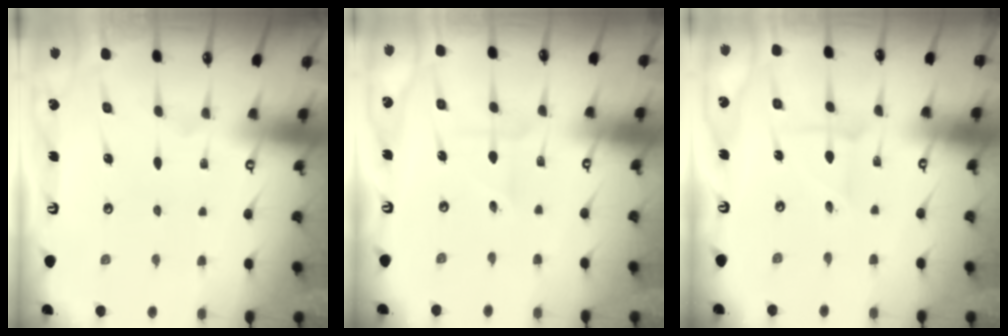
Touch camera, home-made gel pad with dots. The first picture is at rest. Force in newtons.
{"total": 1.9, "press": 1.8, "slide": 0.4}
{"total": 2.7, "press": 2.6, "slide": 0.3}